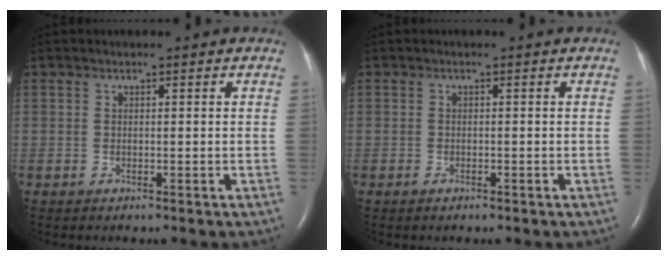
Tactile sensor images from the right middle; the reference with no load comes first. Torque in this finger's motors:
{"motor_torque": [-0.41, 0.31, -0.13, 0.00]}